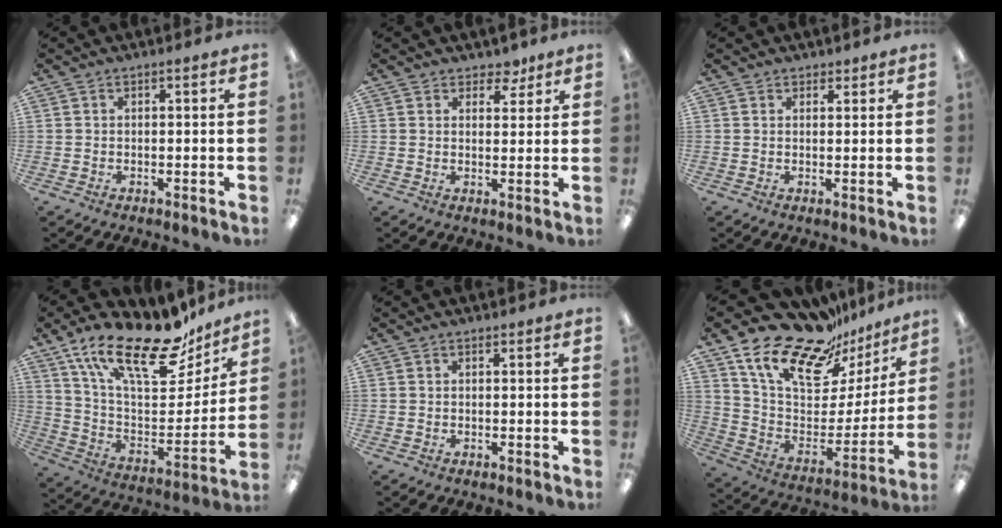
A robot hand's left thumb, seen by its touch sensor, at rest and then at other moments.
{"total": 4.1, "force": [3.2, 2.5, 0.8], "torque": [-0.001, -0.015, 0.055]}
{"total": 1.6, "force": [1.2, 0.9, 0.1], "torque": [0.006, -0.003, 0.022]}
{"total": 24.7, "force": [17.7, 9.1, 14.5], "torque": [-0.237, -0.108, 0.302]}
{"total": 0.0}
{"total": 22.2, "force": [17.3, 9.4, 10.3], "torque": [-0.175, -0.125, 0.302]}